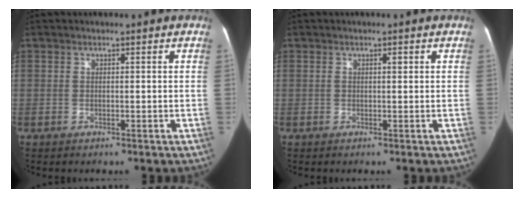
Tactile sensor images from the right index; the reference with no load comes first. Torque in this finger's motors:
{"motor_torque": [0.00, 0.03, 0.02, -0.01]}